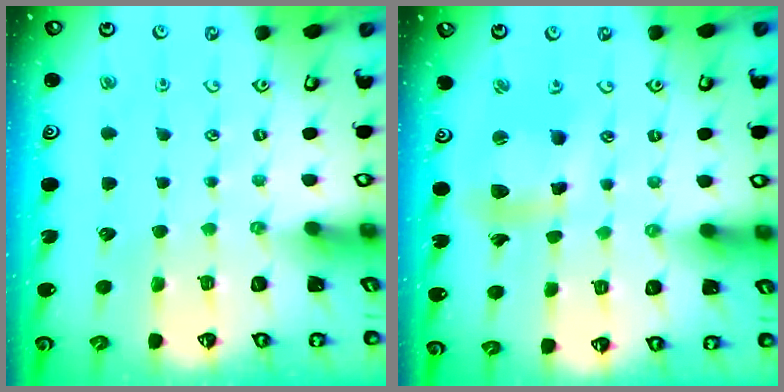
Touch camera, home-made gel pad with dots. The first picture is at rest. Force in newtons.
{"total": 9.2, "press": 9.2, "slide": 0.8}